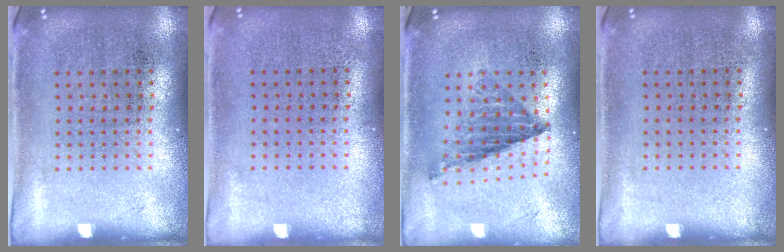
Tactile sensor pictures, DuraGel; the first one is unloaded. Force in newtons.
{"total": 0.0}
{"total": 0.8, "press": 0.8, "slide": 0.1}
{"total": 0.0}